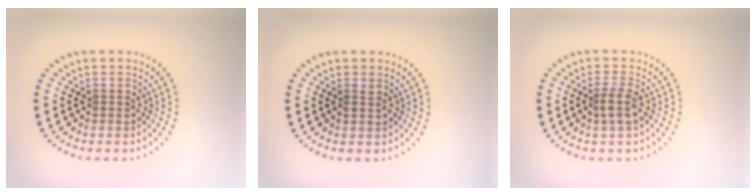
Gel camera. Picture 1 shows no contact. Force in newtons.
{"total": 0.6, "press": 0.4, "slide": 0.4}
{"total": 2.0, "press": 1.6, "slide": 1.1}